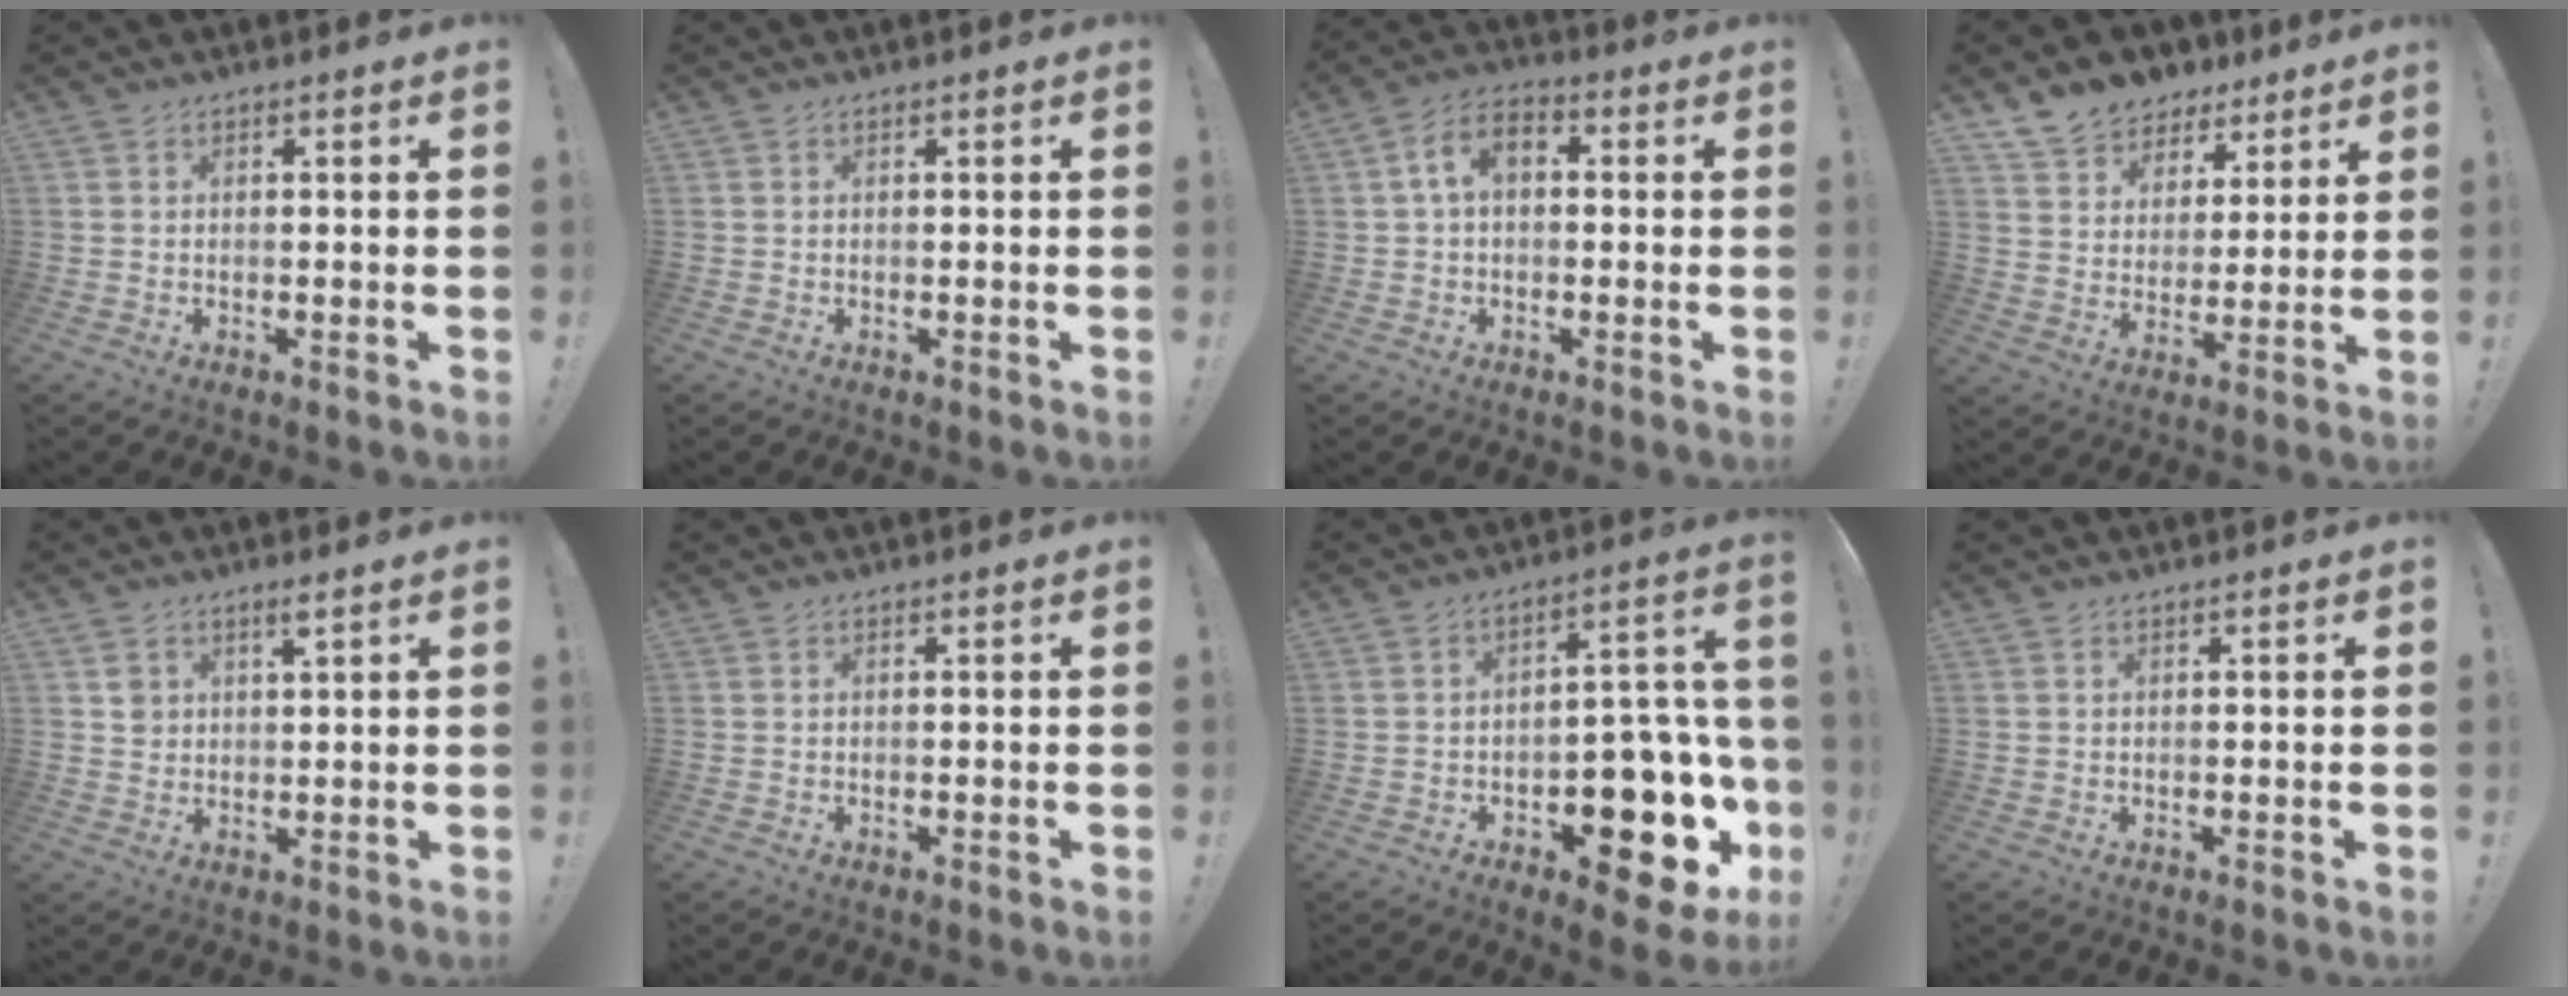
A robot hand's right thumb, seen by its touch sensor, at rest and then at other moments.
{"total": 0.0}
{"total": 6.6, "force": [0.5, 4.2, 5.1], "torque": [-0.092, 0.010, 0.012]}
{"total": 9.7, "force": [7.3, 6.1, 1.5], "torque": [-0.024, -0.058, 0.145]}
{"total": 3.5, "force": [1.9, 2.3, 1.8], "torque": [-0.027, -0.005, 0.034]}
{"total": 0.0}
{"total": 16.8, "force": [-7.4, 8.8, 12.3], "torque": [-0.105, 0.046, -0.105]}
{"total": 0.0}